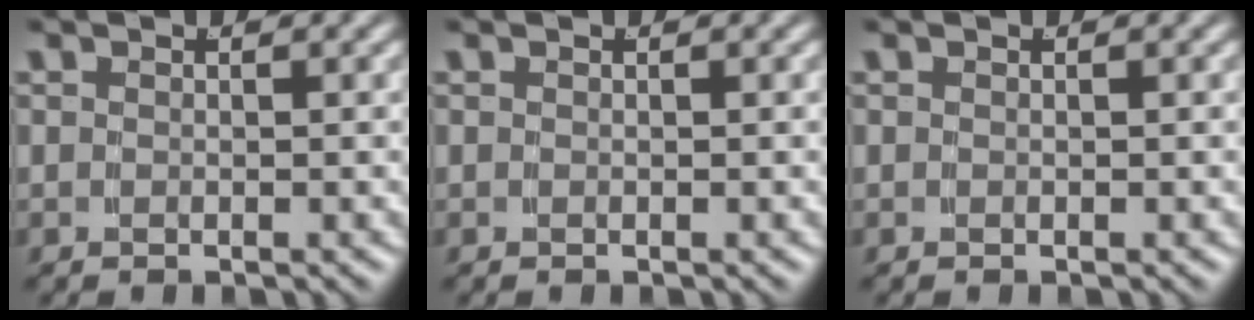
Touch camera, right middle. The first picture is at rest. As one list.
[{"total": 0.0}, {"total": 0.0}]